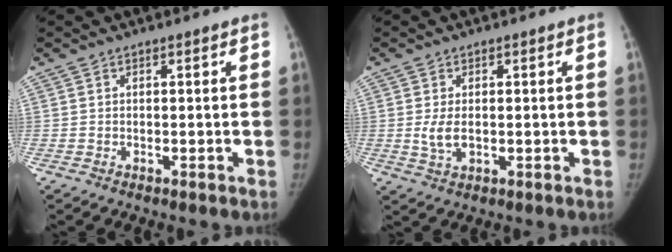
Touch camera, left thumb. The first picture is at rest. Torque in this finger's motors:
{"motor_torque": [-0.02, 0.03, 0.75, 0.02, 0.03]}